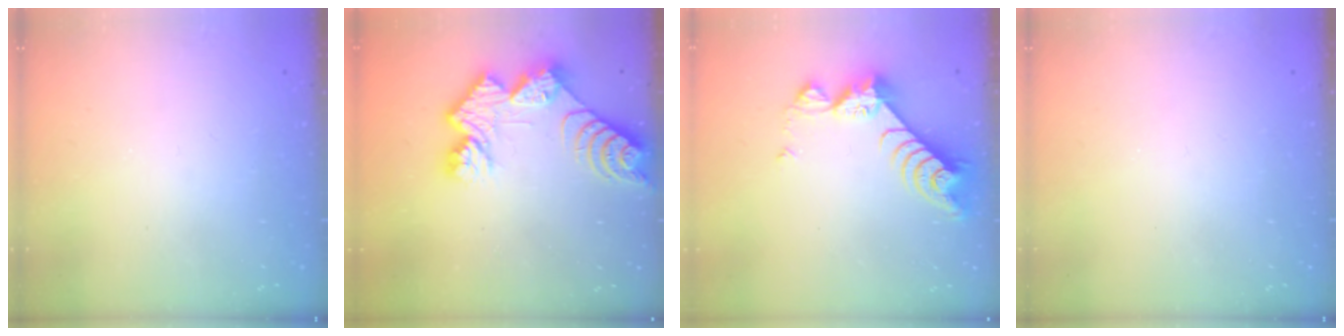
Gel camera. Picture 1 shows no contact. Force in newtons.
{"total": 11.5, "press": 11.4, "slide": 1.0}
{"total": 9.1, "press": 9.1, "slide": 0.6}
{"total": 0.0}